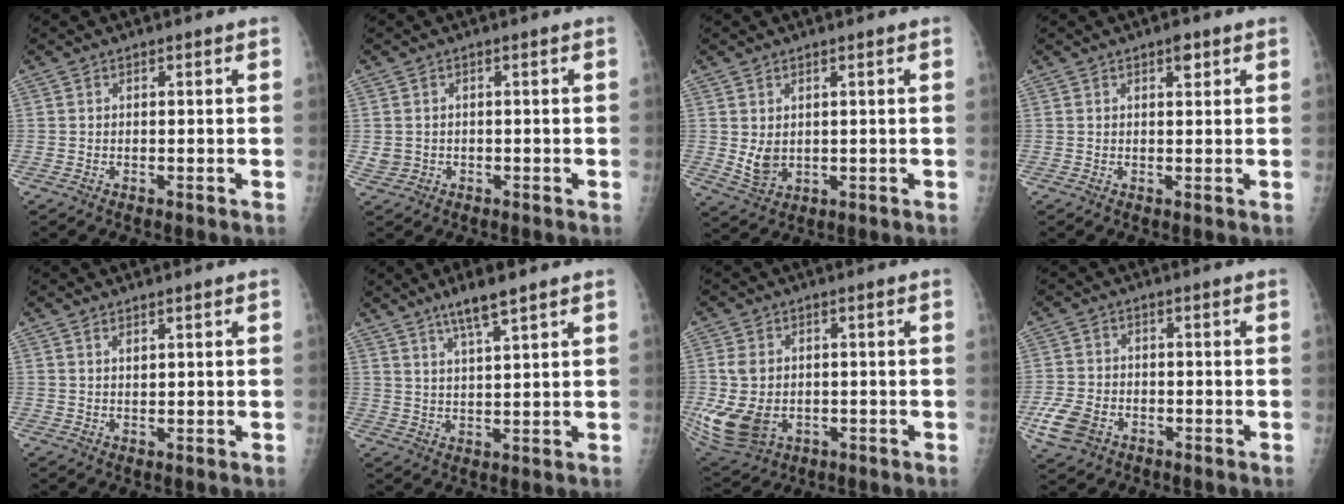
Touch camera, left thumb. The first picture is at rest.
{"total": 1.7, "force": [-0.2, 1.7, 0.4], "torque": [-0.005, 0.005, 0.002]}
{"total": 4.2, "force": [0.7, 2.9, 2.9], "torque": [-0.042, -0.013, 0.026]}
{"total": 2.0, "force": [1.2, 0.9, 1.4], "torque": [-0.013, -0.004, 0.016]}
{"total": 1.2, "force": [0.9, 0.3, 0.7], "torque": [-0.009, -0.007, 0.018]}
{"total": 6.6, "force": [4.7, 0.7, 4.6], "torque": [-0.086, -0.026, 0.088]}
{"total": 11.9, "force": [-1.5, 8.6, 8.1], "torque": [-0.173, -0.003, -0.008]}
{"total": 6.5, "force": [-2.7, 4.6, 3.7], "torque": [-0.083, 0.008, -0.047]}